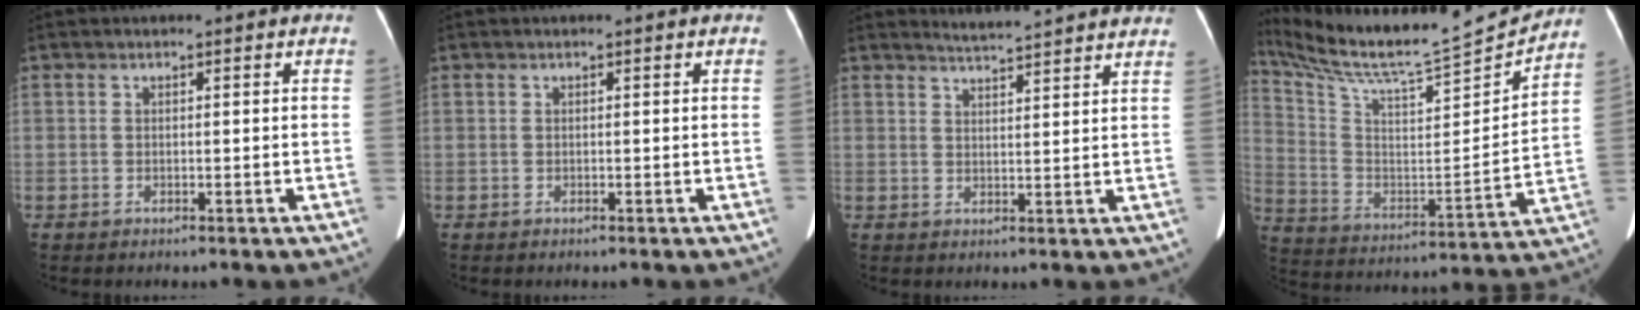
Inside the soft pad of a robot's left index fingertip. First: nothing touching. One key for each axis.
{"total": 0.0}
{"total": 10.3, "fx": 10.0, "fy": -0.3, "fz": 2.7, "tx": -0.045, "ty": -0.004, "tz": 0.117}
{"total": 21.9, "fx": 20.5, "fy": 0.5, "fz": 7.8, "tx": -0.161, "ty": -0.048, "tz": 0.327}